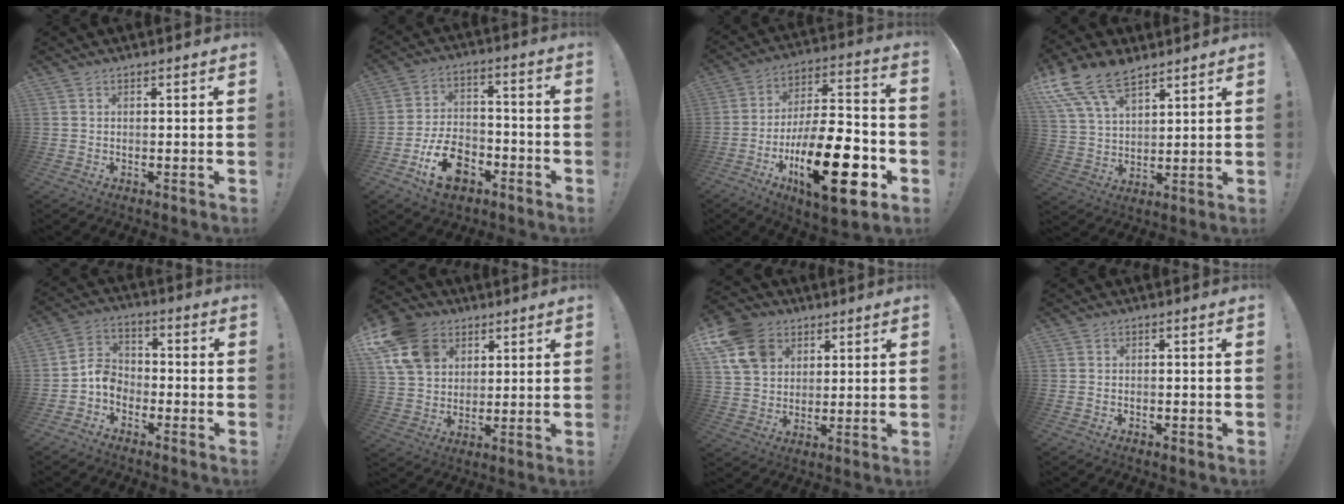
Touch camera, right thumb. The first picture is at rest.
{"total": 14.6, "force": [-7.6, 9.1, 8.4], "torque": [-0.145, 0.063, -0.130]}
{"total": 27.4, "force": [-9.9, 9.9, 23.5], "torque": [-0.402, 0.054, -0.153]}
{"total": 14.3, "force": [10.0, 7.0, 7.4], "torque": [-0.150, -0.052, 0.189]}
{"total": 7.6, "force": [-4.3, 5.3, 3.3], "torque": [-0.071, 0.029, -0.076]}
{"total": 15.5, "force": [6.6, 12.0, 7.3], "torque": [-0.139, -0.025, 0.134]}
{"total": 13.8, "force": [6.0, 10.7, 6.3], "torque": [-0.115, -0.022, 0.124]}
{"total": 1.1, "force": [-0.9, 0.4, 0.5], "torque": [-0.011, 0.003, -0.015]}